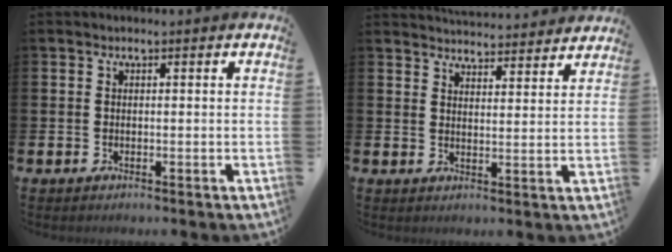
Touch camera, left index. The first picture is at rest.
{"total": 4.5, "force": [4.4, 0.3, -0.1], "torque": [-0.009, -0.030, 0.080]}